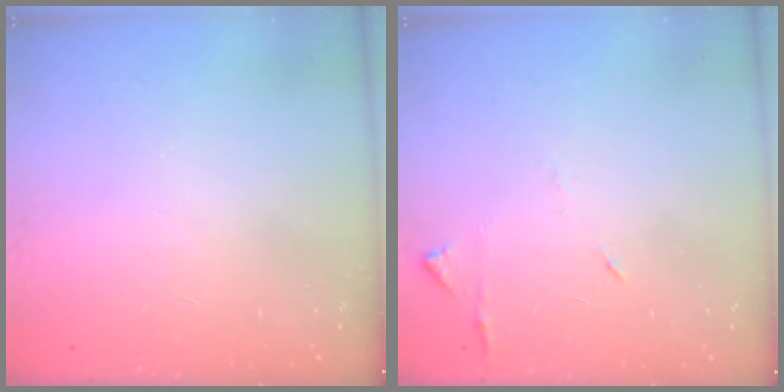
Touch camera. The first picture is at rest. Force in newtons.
{"total": 5.8, "press": 5.8, "slide": 0.7}